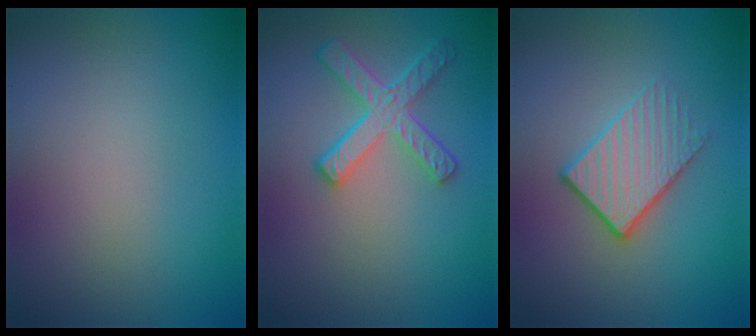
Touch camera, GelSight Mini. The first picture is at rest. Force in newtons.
{"total": 4.7, "press": 3.5, "slide": 3.1}
{"total": 3.1, "press": 2.8, "slide": 1.4}